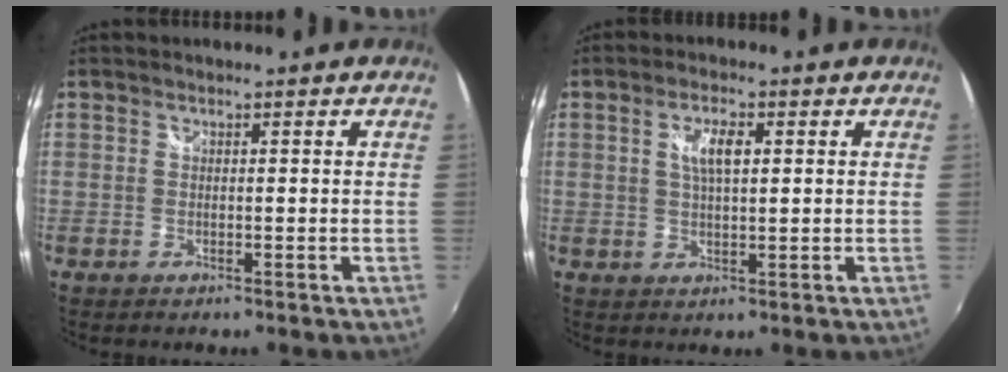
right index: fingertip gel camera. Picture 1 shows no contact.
{"total": 4.5, "force": [1.2, 1.6, 4.0], "torque": [-0.073, 0.003, 0.021]}